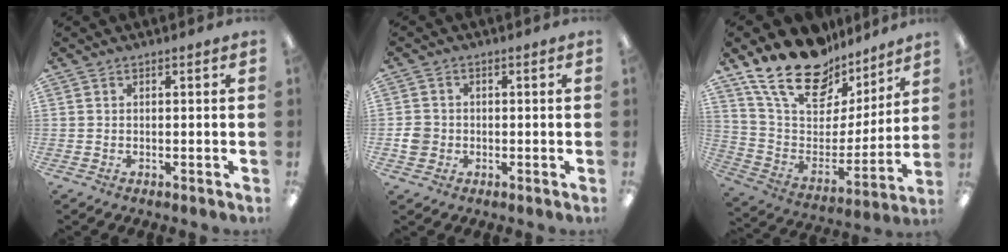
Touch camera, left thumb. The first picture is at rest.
{"total": 3.7, "force": [-0.6, 3.4, 1.4], "torque": [-0.022, 0.009, -0.010]}
{"total": 22.0, "force": [16.2, 11.0, 10.0], "torque": [-0.192, -0.102, 0.296]}